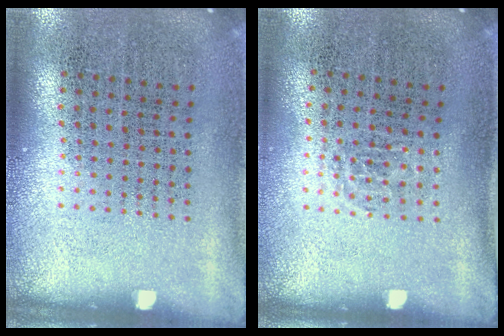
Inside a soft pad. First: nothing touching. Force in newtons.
{"total": 0.5, "press": 0.4, "slide": 0.4}